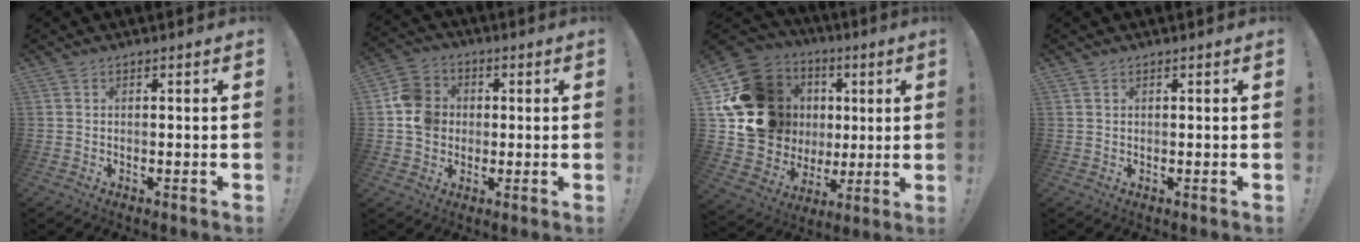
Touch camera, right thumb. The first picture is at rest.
{"total": 10.2, "force": [0.2, 9.3, 4.2], "torque": [-0.066, 0.011, 0.008]}
{"total": 21.5, "force": [5.2, 18.3, 9.9], "torque": [-0.162, -0.022, 0.152]}
{"total": 0.6, "force": [0.5, 0.3, 0.3], "torque": [-0.006, -0.001, 0.010]}